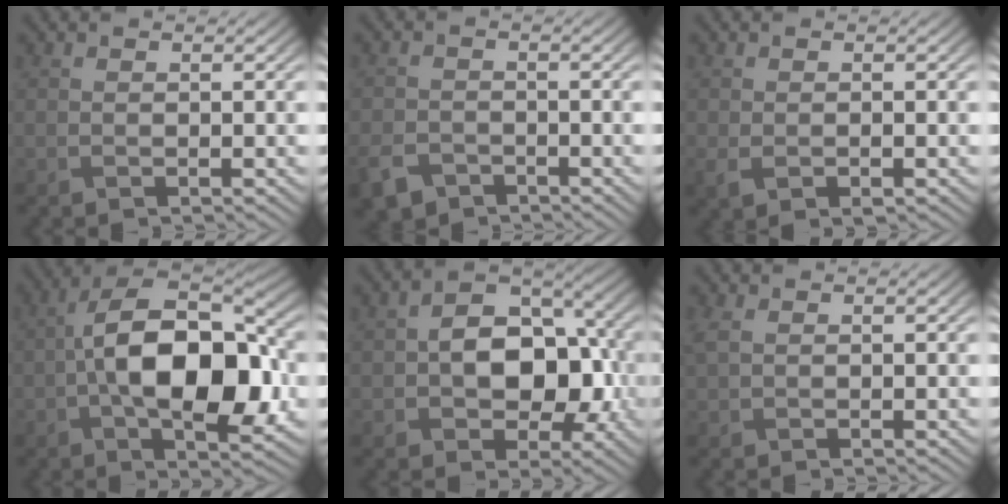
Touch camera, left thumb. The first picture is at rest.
{"total": 4.1, "force": [-2.8, 2.5, 1.6], "torque": [-0.045, -0.011, -0.059]}
{"total": 2.6, "force": [-1.0, 1.5, 1.9], "torque": [-0.045, -0.014, -0.013]}
{"total": 15.4, "force": [-1.9, 8.0, 13.1], "torque": [-0.213, 0.010, -0.043]}
{"total": 10.0, "force": [-0.9, 6.8, 7.4], "torque": [-0.113, 0.000, -0.016]}
{"total": 2.1, "force": [0.5, 1.3, 1.6], "torque": [-0.050, 0.006, 0.010]}